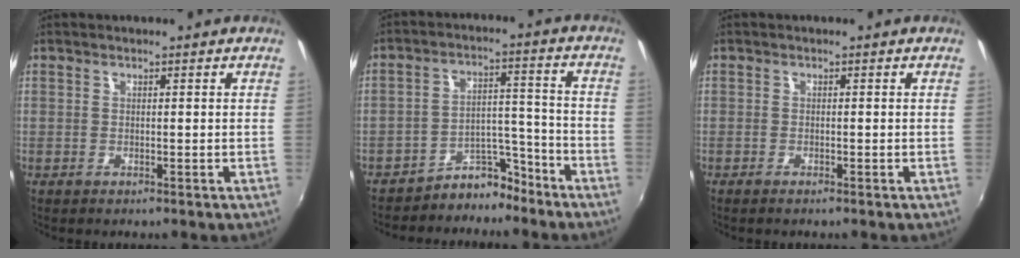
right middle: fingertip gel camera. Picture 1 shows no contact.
{"total": 7.3, "force": [-6.5, 3.0, 1.1], "torque": [-0.010, 0.040, -0.099]}
{"total": 1.0, "force": [-0.8, 0.0, 0.6], "torque": [-0.013, -0.004, -0.016]}